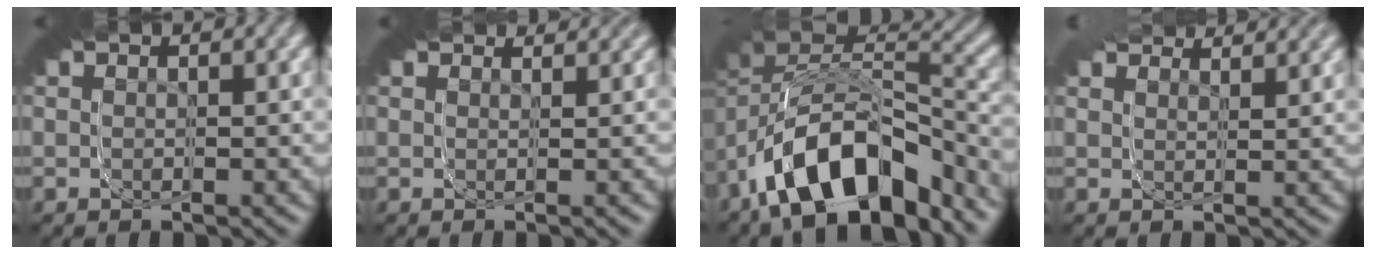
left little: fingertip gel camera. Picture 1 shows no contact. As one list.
[{"total": 1.4, "force": [1.3, -0.5, -0.1], "torque": [-0.006, 0.011, 0.017]}, {"total": 12.0, "force": [-8.3, 6.6, 5.6], "torque": [-0.107, -0.019, -0.128]}, {"total": 3.3, "force": [2.3, 1.9, 1.4], "torque": [-0.039, 0.026, 0.026]}]